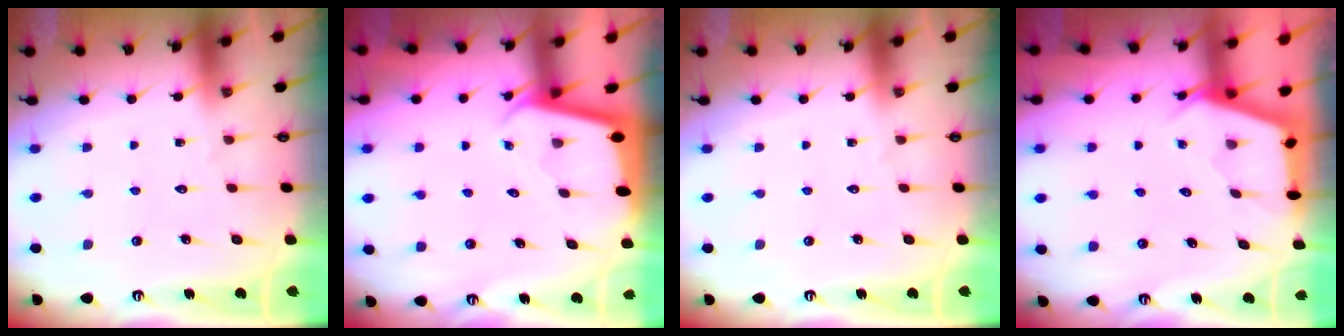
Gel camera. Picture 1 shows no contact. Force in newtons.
{"total": 1.7, "press": 1.7, "slide": 0.1}
{"total": 0.0}
{"total": 2.7, "press": 2.7, "slide": 0.3}